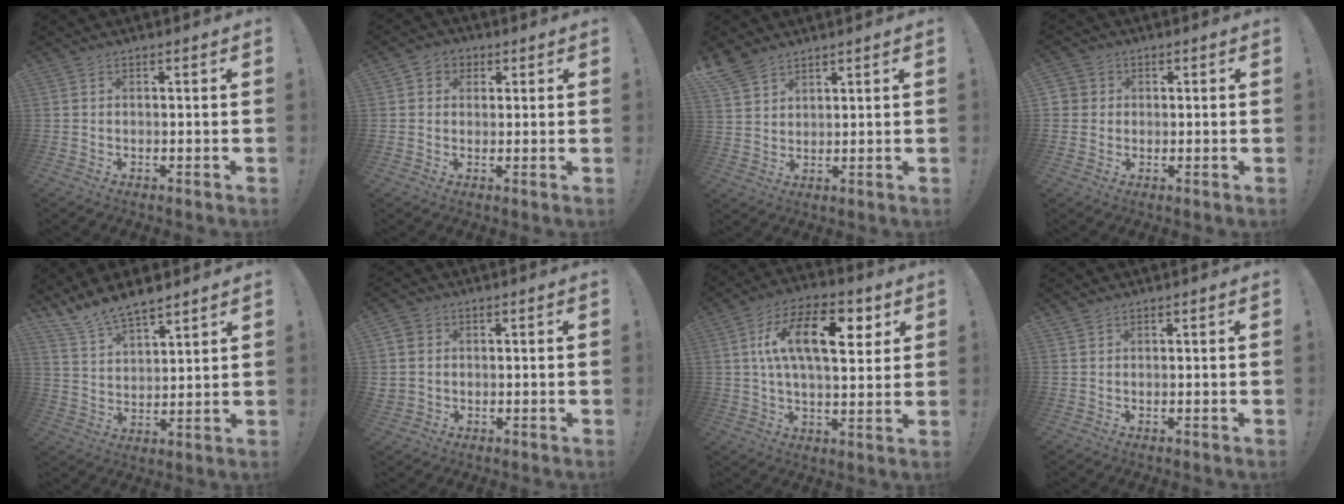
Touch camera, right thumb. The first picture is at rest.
{"total": 3.7, "force": [0.5, 3.5, 0.9], "torque": [-0.017, 0.003, 0.009]}
{"total": 7.0, "force": [5.3, 3.8, 2.5], "torque": [-0.053, -0.024, 0.105]}
{"total": 3.2, "force": [0.5, 3.2, 0.5], "torque": [-0.008, 0.003, 0.009]}
{"total": 9.6, "force": [8.7, 2.9, 2.7], "torque": [-0.067, -0.061, 0.168]}
{"total": 4.3, "force": [1.2, 4.0, 1.1], "torque": [-0.012, -0.002, 0.024]}
{"total": 17.8, "force": [5.5, 8.5, 14.7], "torque": [-0.239, 0.000, 0.086]}
{"total": 1.0, "force": [0.9, 0.4, 0.1], "torque": [0.002, -0.003, 0.017]}